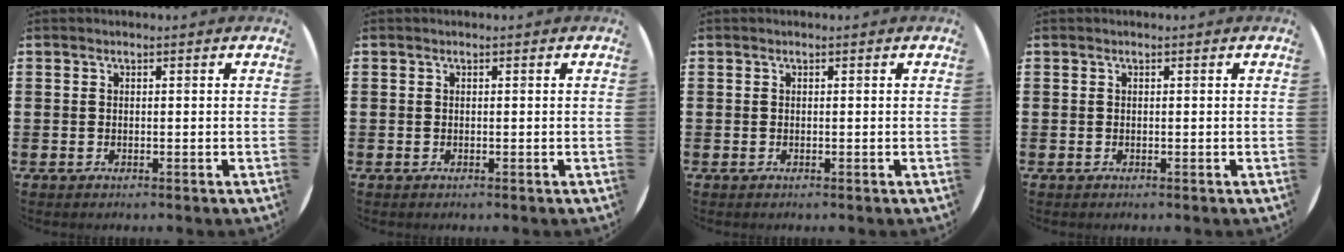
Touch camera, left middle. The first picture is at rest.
{"total": 0.0}
{"total": 0.0}
{"total": 0.0}